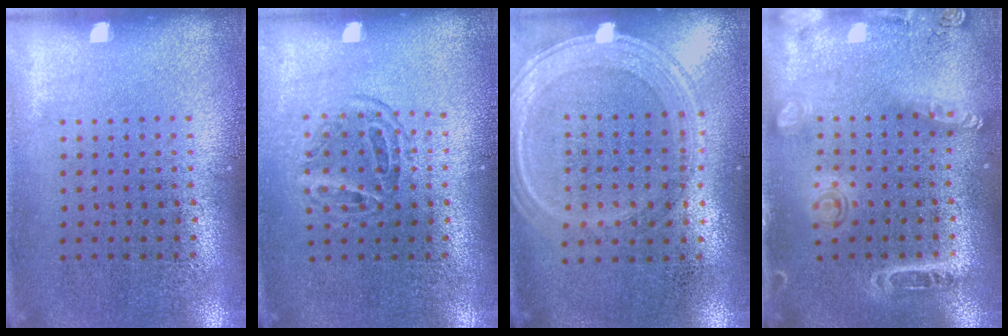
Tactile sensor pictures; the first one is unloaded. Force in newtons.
{"total": 1.3, "press": 1.1, "slide": 0.7}
{"total": 1.2, "press": 1.2, "slide": 0.4}
{"total": 1.5, "press": 1.4, "slide": 0.6}